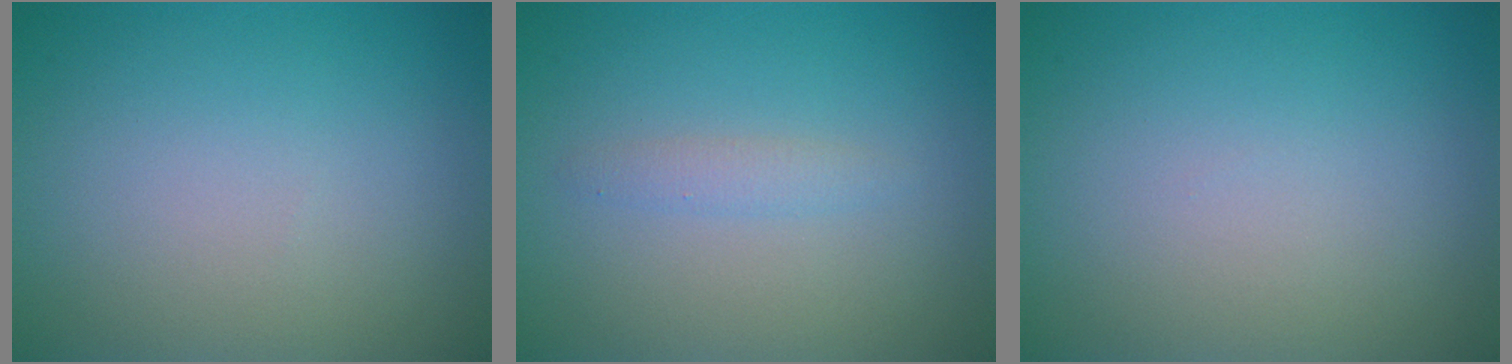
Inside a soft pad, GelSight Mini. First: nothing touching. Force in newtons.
{"total": 1.2, "press": 1.2, "slide": 0.1}
{"total": 0.0}